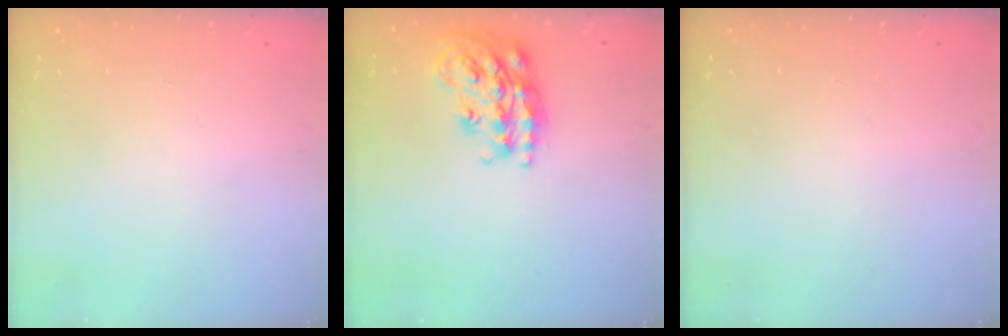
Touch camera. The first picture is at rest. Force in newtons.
{"total": 19.4, "press": 19.4, "slide": 1.4}
{"total": 0.0}